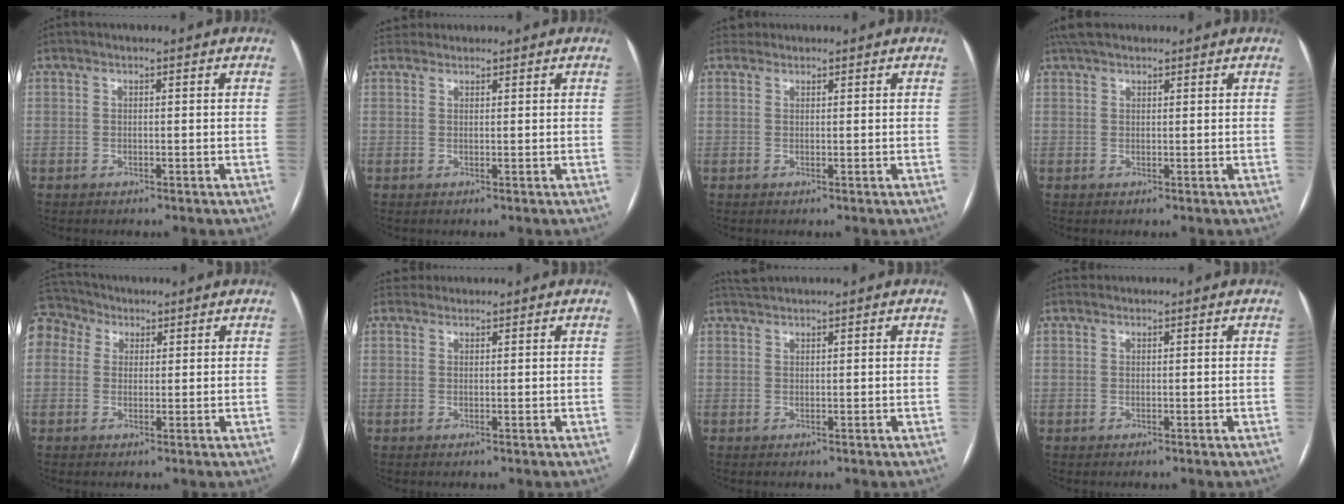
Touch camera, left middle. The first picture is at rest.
{"total": 1.6, "force": [1.5, 0.6, -0.3], "torque": [0.002, 0.018, 0.026]}
{"total": 1.1, "force": [0.9, 0.5, -0.4], "torque": [0.002, 0.012, 0.015]}
{"total": 4.2, "force": [3.4, 1.5, 1.8], "torque": [-0.030, 0.033, 0.062]}
{"total": 5.6, "force": [3.1, 4.5, 1.3], "torque": [-0.033, 0.037, 0.063]}
{"total": 1.5, "force": [1.3, 0.5, -0.4], "torque": [0.003, 0.015, 0.022]}
{"total": 1.6, "force": [1.6, -0.2, 0.1], "torque": [-0.004, 0.014, 0.037]}
{"total": 0.6, "force": [0.5, 0.2, -0.1], "torque": [-0.003, 0.013, 0.011]}